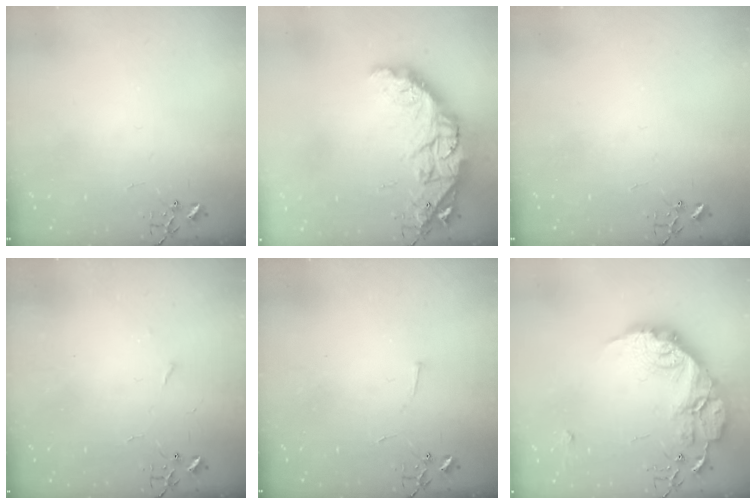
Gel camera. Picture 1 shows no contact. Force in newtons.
{"total": 22.0, "press": 21.9, "slide": 1.6}
{"total": 0.0}
{"total": 2.5, "press": 2.5, "slide": 0.4}
{"total": 2.9, "press": 2.9, "slide": 0.4}
{"total": 23.6, "press": 23.5, "slide": 1.7}